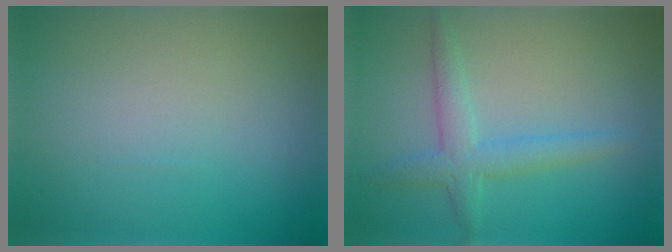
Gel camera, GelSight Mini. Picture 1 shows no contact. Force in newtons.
{"total": 2.9, "press": 2.9, "slide": 0.1}